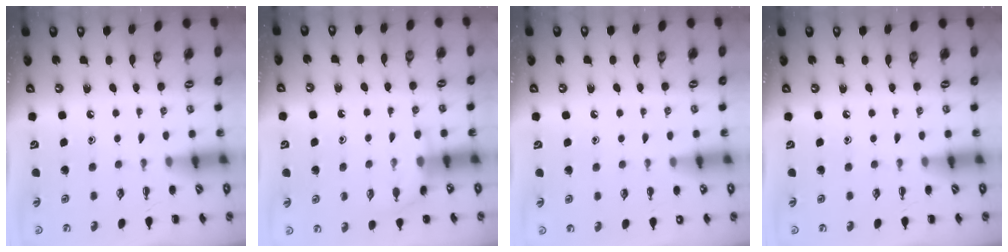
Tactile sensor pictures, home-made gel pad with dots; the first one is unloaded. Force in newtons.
{"total": 5.6, "press": 5.5, "slide": 1.2}
{"total": 1.9, "press": 1.9, "slide": 0.2}
{"total": 0.0}